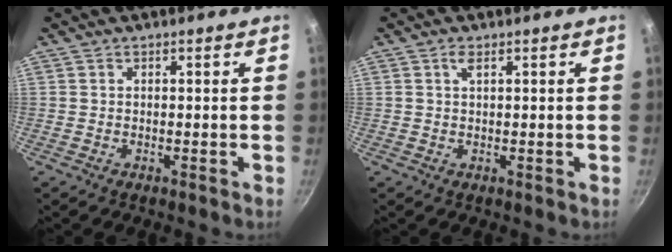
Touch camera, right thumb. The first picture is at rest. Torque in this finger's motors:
{"motor_torque": [-0.35, -0.41, -0.39, 0.15, 0.02]}